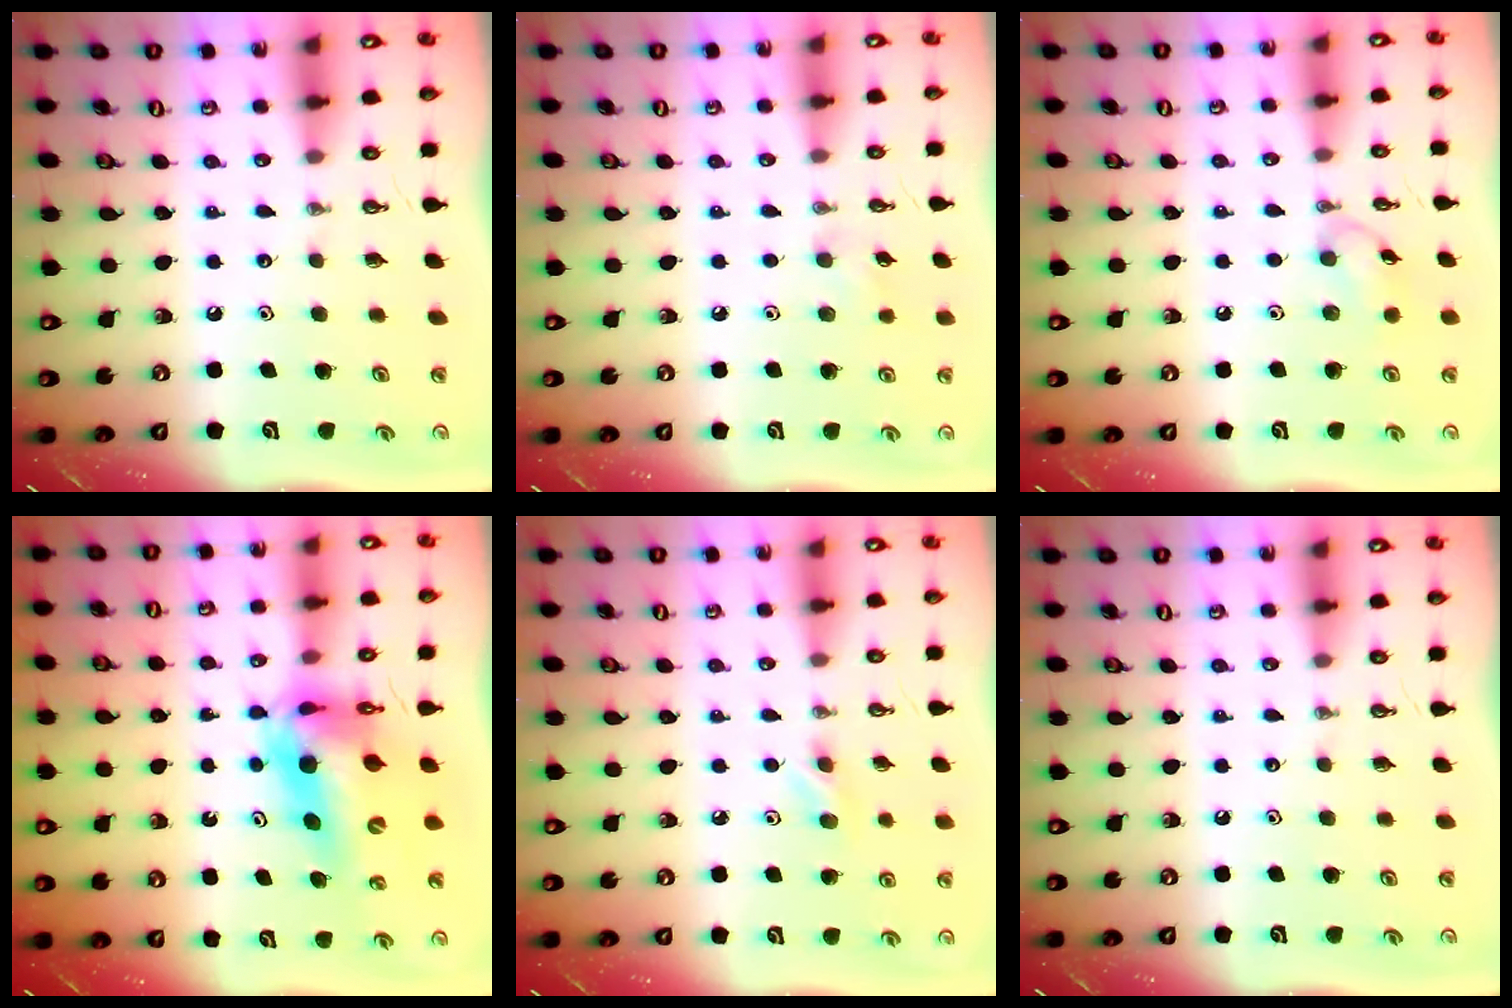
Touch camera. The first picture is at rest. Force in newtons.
{"total": 6.3, "press": 5.9, "slide": 2.1}
{"total": 7.1, "press": 7.1, "slide": 0.5}
{"total": 13.7, "press": 13.6, "slide": 1.3}
{"total": 5.0, "press": 4.8, "slide": 1.4}
{"total": 0.0}